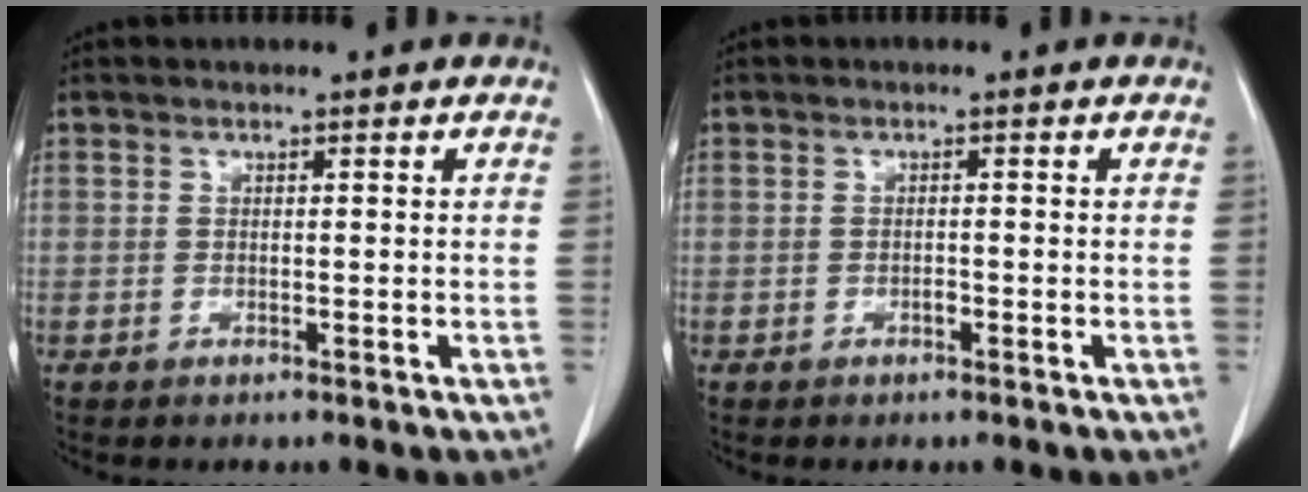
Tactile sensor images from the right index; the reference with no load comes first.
{"total": 0.7, "force": [-0.3, 0.3, 0.5], "torque": [-0.013, 0.001, -0.005]}